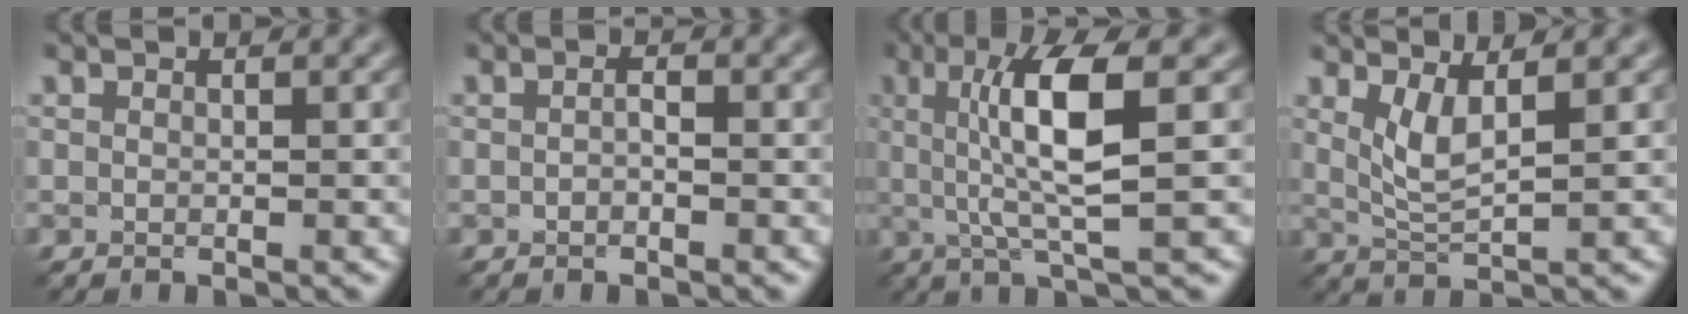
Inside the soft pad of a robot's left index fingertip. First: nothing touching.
{"total": 0.7, "force": [-0.3, 0.3, 0.6], "torque": [-0.012, 0.001, -0.006]}
{"total": 7.0, "force": [1.2, 1.3, 6.8], "torque": [-0.125, 0.004, 0.023]}
{"total": 2.9, "force": [1.3, 0.7, 2.4], "torque": [-0.050, -0.009, 0.031]}